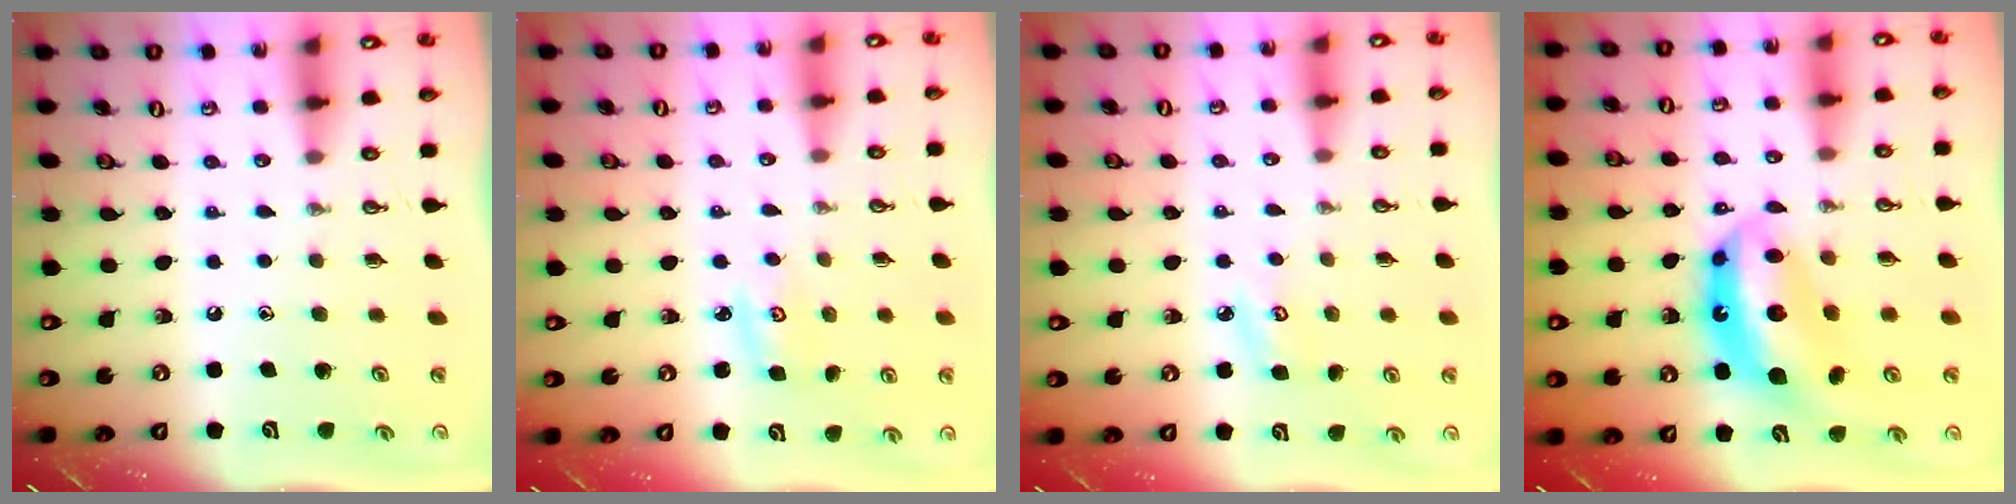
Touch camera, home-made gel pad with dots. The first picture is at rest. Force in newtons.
{"total": 2.3, "press": 2.3, "slide": 0.2}
{"total": 4.9, "press": 4.8, "slide": 0.6}
{"total": 13.2, "press": 13.1, "slide": 1.6}